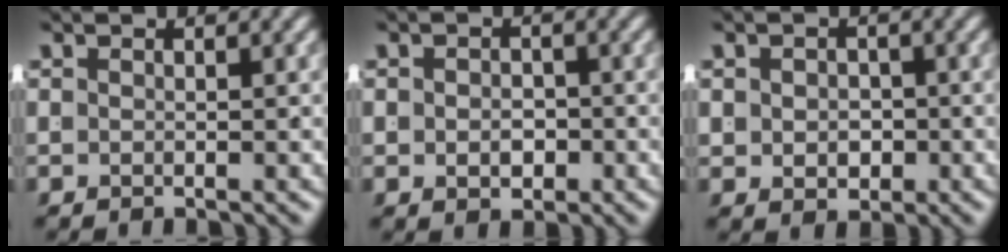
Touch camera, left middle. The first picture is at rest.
{"total": 1.8, "force": [-0.6, 1.2, 1.2], "torque": [-0.018, -0.013, -0.002]}
{"total": 2.1, "force": [-0.3, 1.5, 1.3], "torque": [-0.021, -0.016, 0.006]}